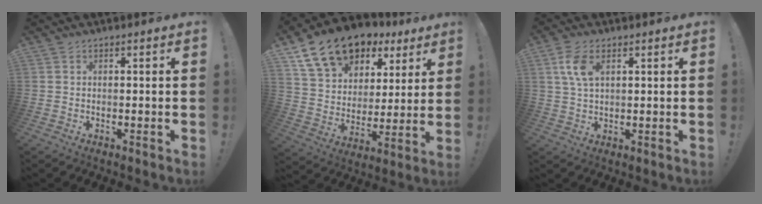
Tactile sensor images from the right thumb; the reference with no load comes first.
{"total": 17.3, "force": [11.5, 10.7, 7.2], "torque": [-0.119, -0.072, 0.220]}
{"total": 7.1, "force": [2.7, 3.9, 5.3], "torque": [-0.116, -0.003, 0.049]}